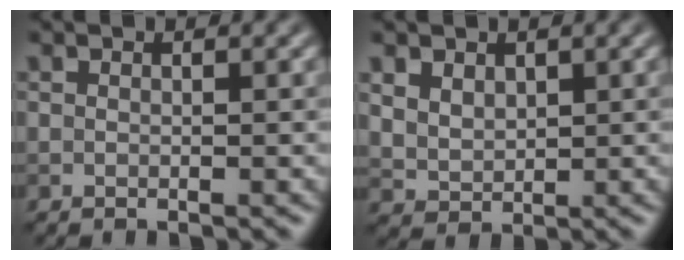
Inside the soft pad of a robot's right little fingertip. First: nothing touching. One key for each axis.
{"total": 2.7, "fx": 1.3, "fy": 2.0, "fz": 1.2, "tx": -0.032, "ty": -0.006, "tz": 0.031}